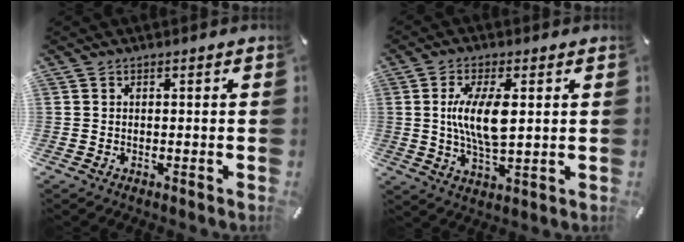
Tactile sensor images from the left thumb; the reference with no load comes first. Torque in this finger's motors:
{"motor_torque": [2.20, 2.44, 1.13, -0.92, 0.36]}